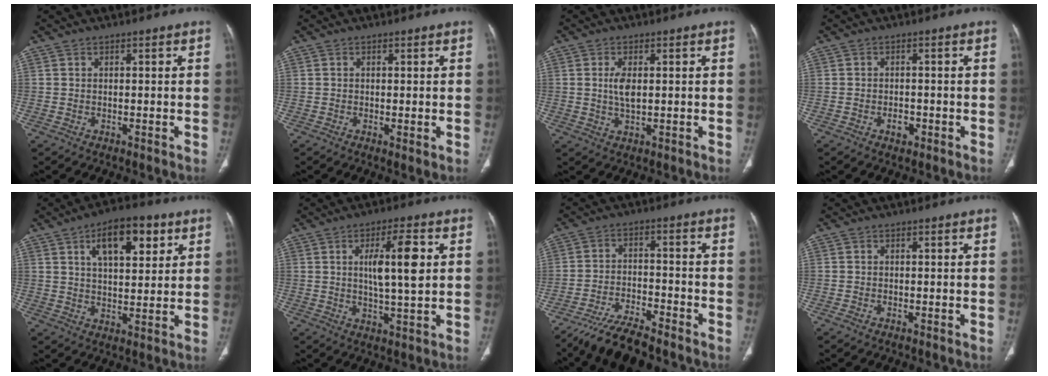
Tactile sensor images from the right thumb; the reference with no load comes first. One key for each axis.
{"total": 1.1, "fx": -0.1, "fy": 0.2, "fz": 1.1, "tx": -0.023, "ty": -0.007, "tz": -0.002}
{"total": 3.8, "fx": 0.5, "fy": 1.7, "fz": 3.4, "tx": -0.069, "ty": -0.004, "tz": 0.014}
{"total": 2.2, "fx": -1.0, "fy": 1.4, "fz": 1.4, "tx": -0.015, "ty": 0.004, "tz": -0.013}
{"total": 12.6, "fx": 5.6, "fy": 5.9, "fz": 9.6, "tx": -0.120, "ty": -0.012, "tz": 0.087}
{"total": 9.4, "fx": 1.9, "fy": 2.3, "fz": 8.9, "tx": -0.147, "ty": -0.005, "tz": 0.035}
{"total": 9.4, "fx": -8.1, "fy": 2.1, "fz": 4.3, "tx": -0.084, "ty": 0.033, "tz": -0.145}
{"total": 0.6, "fx": -0.4, "fy": 0.2, "fz": 0.4, "tx": -0.013, "ty": 0.000, "tz": -0.008}